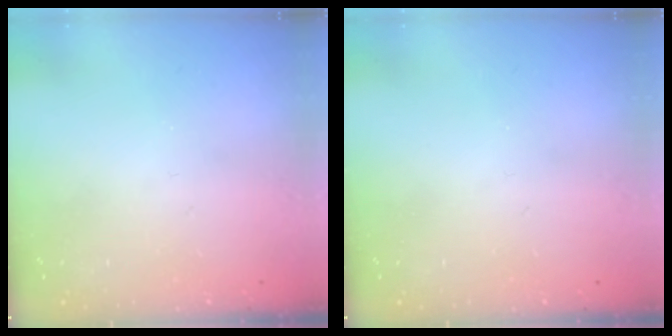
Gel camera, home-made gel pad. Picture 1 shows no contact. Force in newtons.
{"total": 0.0}